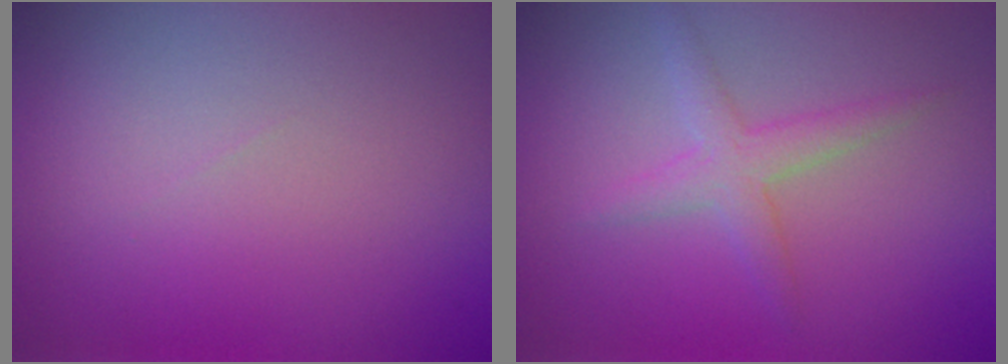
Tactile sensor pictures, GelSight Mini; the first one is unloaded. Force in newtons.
{"total": 2.4, "press": 2.4, "slide": 0.0}